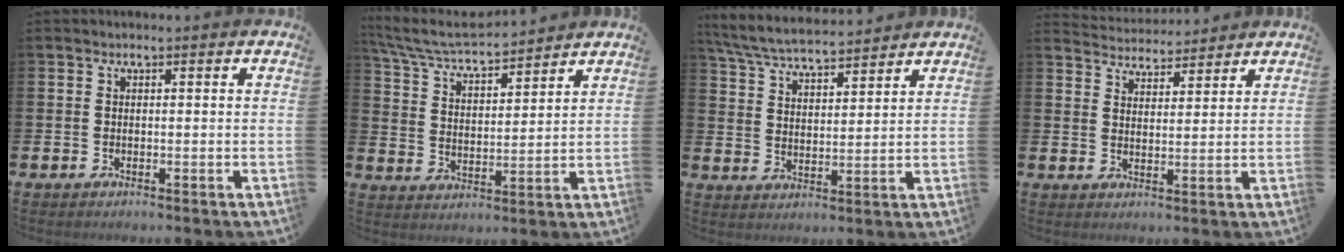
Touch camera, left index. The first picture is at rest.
{"total": 6.1, "force": [5.8, 0.8, 1.8], "torque": [-0.065, -0.037, 0.099]}
{"total": 6.2, "force": [6.0, 0.8, 1.3], "torque": [-0.051, -0.031, 0.108]}
{"total": 4.2, "force": [4.1, 0.7, -0.4], "torque": [-0.015, -0.023, 0.076]}